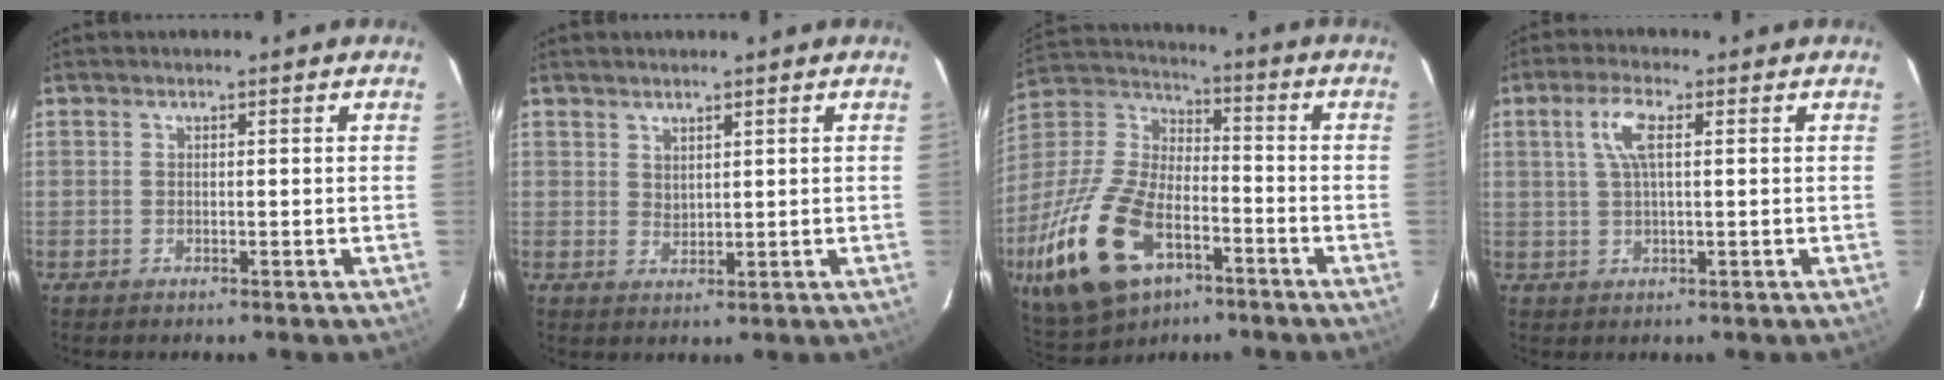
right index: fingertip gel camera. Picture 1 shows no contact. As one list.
[{"total": 2.0, "force": [1.7, 0.9, 0.5], "torque": [-0.006, 0.001, 0.032]}, {"total": 26.3, "force": [-12.2, 14.8, 18.0], "torque": [-0.410, -0.022, -0.210]}, {"total": 5.0, "force": [1.4, 1.3, 4.6], "torque": [-0.093, 0.007, 0.029]}]